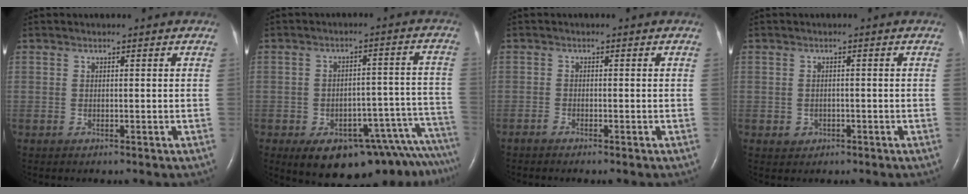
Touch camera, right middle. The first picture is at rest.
{"total": 15.5, "force": [-11.7, 5.2, 8.8], "torque": [-0.047, 0.040, -0.148]}
{"total": 1.1, "force": [-1.0, 0.0, 0.5], "torque": [-0.017, -0.001, -0.019]}
{"total": 1.5, "force": [-0.6, 1.4, 0.3], "torque": [-0.004, 0.005, -0.006]}